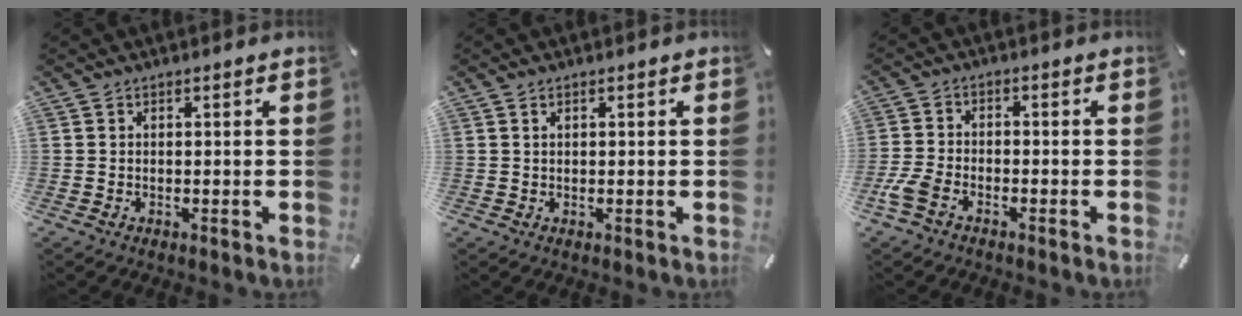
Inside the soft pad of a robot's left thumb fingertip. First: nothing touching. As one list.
[{"total": 0.9, "force": [0.3, 0.4, 0.7], "torque": [-0.014, 0.003, 0.004]}, {"total": 4.8, "force": [-3.1, 2.4, 2.7], "torque": [-0.080, 0.004, -0.065]}]